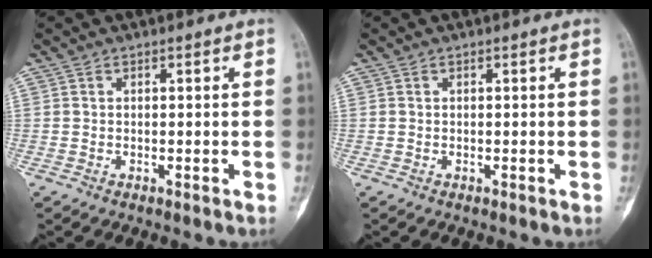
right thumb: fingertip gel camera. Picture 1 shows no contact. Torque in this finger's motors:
{"motor_torque": [0.42, 0.04, 0.02, -0.26, 0.05]}